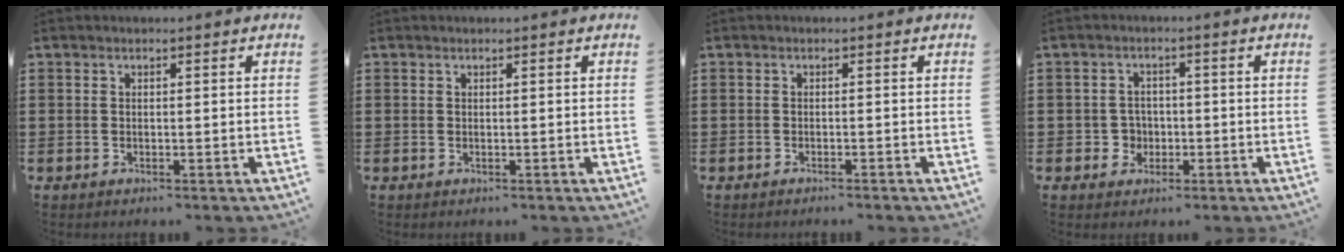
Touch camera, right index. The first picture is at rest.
{"total": 0.0}
{"total": 0.6, "force": [-0.6, -0.1, 0.2], "torque": [-0.005, -0.002, -0.012]}
{"total": 3.1, "force": [-0.9, 2.8, 1.0], "torque": [-0.026, 0.005, -0.021]}